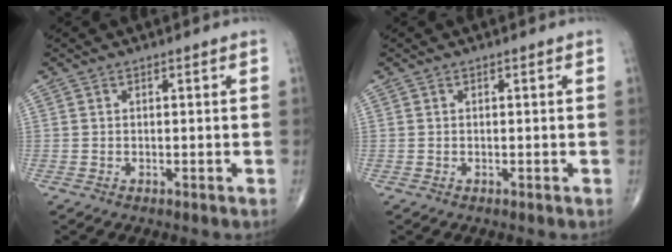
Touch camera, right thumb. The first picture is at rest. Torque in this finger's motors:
{"motor_torque": [-0.44, 0.32, -0.03, 0.03, 0.00]}